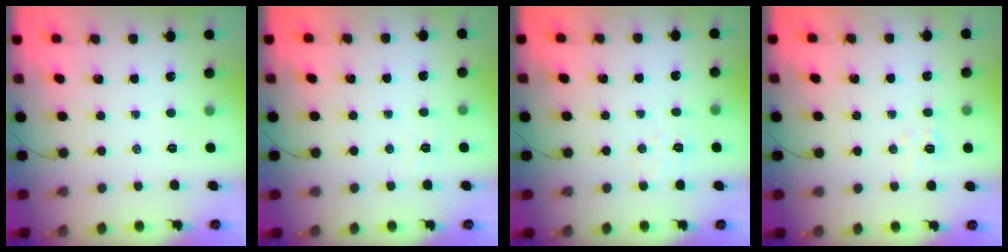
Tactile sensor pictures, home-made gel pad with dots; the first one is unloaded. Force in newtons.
{"total": 2.8, "press": 2.7, "slide": 0.8}
{"total": 5.0, "press": 4.9, "slide": 1.0}
{"total": 4.2, "press": 4.0, "slide": 1.2}